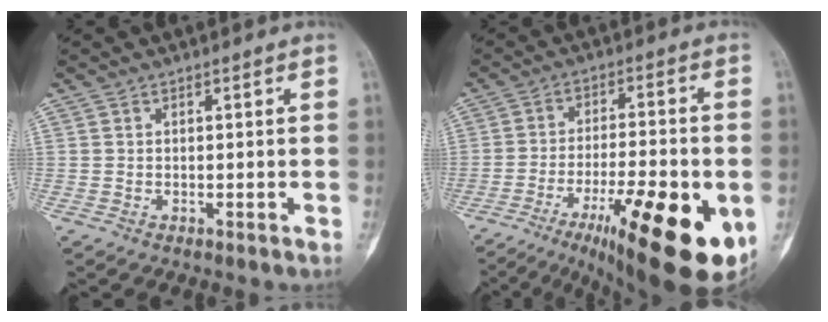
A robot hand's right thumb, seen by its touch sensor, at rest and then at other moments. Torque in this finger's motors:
{"motor_torque": [0.21, 1.33, 2.11, -0.66, 0.10]}